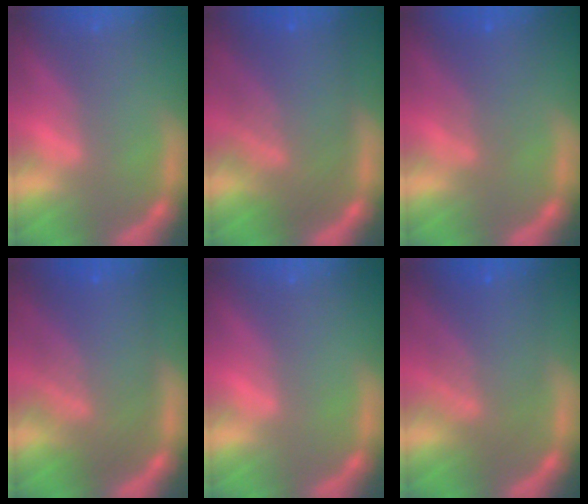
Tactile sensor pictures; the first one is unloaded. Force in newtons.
{"total": 9.5}
{"total": 3.6}
{"total": 9.5}
{"total": 0.0}
{"total": 7.5}